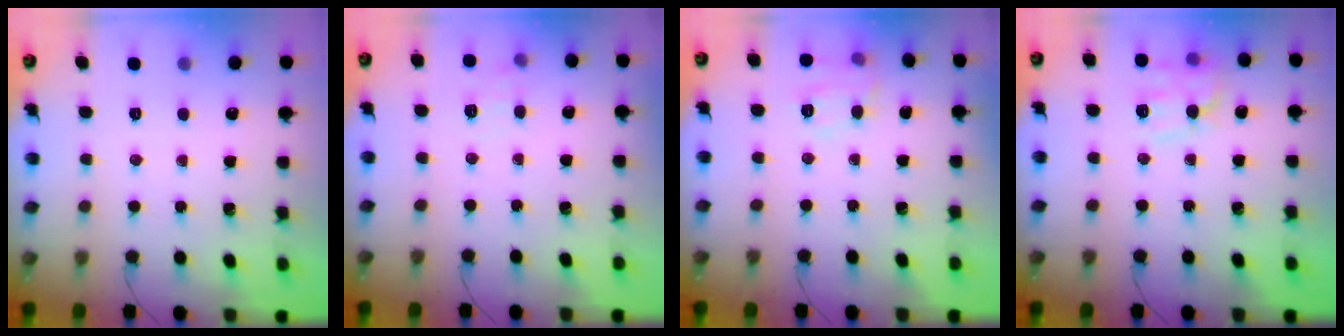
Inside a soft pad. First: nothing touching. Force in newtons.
{"total": 5.9, "press": 5.6, "slide": 1.6}
{"total": 7.2, "press": 7.1, "slide": 1.1}
{"total": 12.0, "press": 12.0, "slide": 0.1}